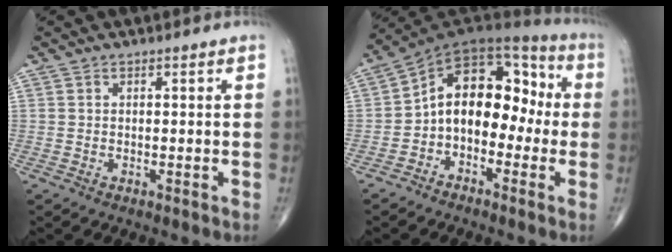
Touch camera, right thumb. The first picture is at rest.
{"total": 14.5, "force": [-1.6, 9.7, 10.7], "torque": [-0.120, 0.063, -0.042]}